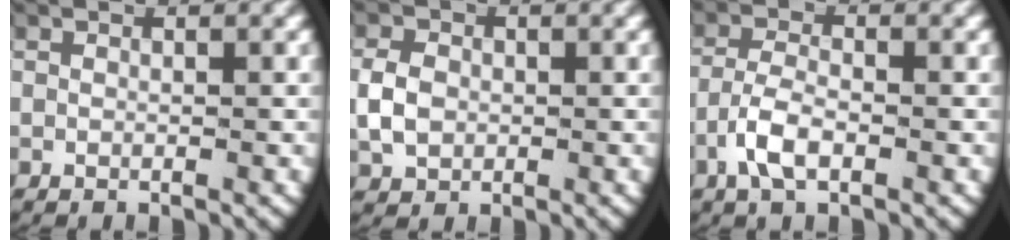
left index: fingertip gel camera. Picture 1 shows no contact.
{"total": 2.8, "force": [-0.1, 2.4, 1.6], "torque": [-0.042, -0.005, 0.004]}
{"total": 3.4, "force": [-1.7, 1.6, 2.5], "torque": [-0.060, -0.008, -0.028]}